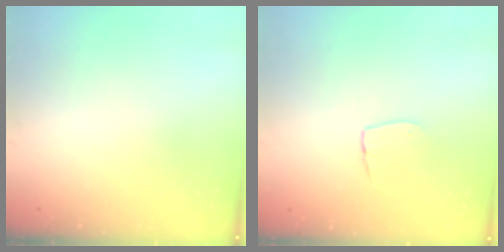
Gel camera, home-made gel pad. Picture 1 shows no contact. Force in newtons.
{"total": 4.6, "press": 4.6, "slide": 0.4}